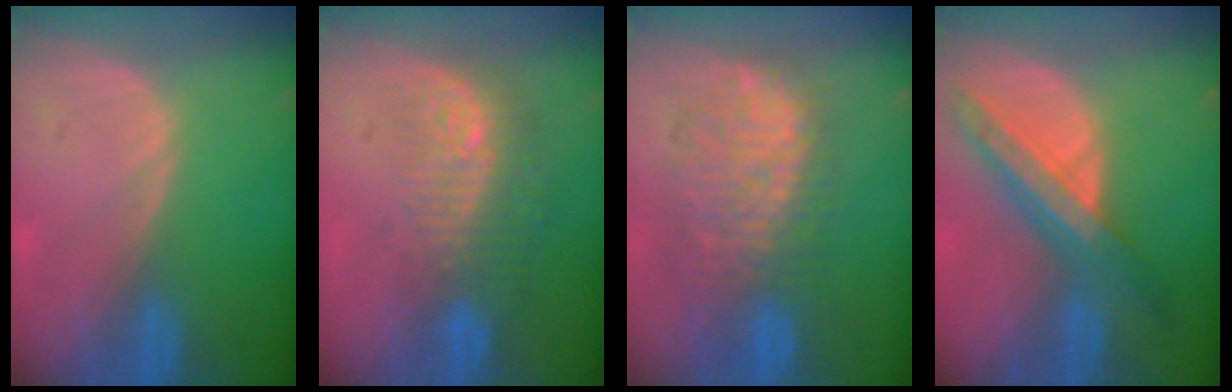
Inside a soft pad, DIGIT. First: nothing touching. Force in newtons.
{"total": 9.3, "press": 8.3, "slide": 4.2}
{"total": 10.1, "press": 9.6, "slide": 3.1}
{"total": 8.8, "press": 7.7, "slide": 4.3}